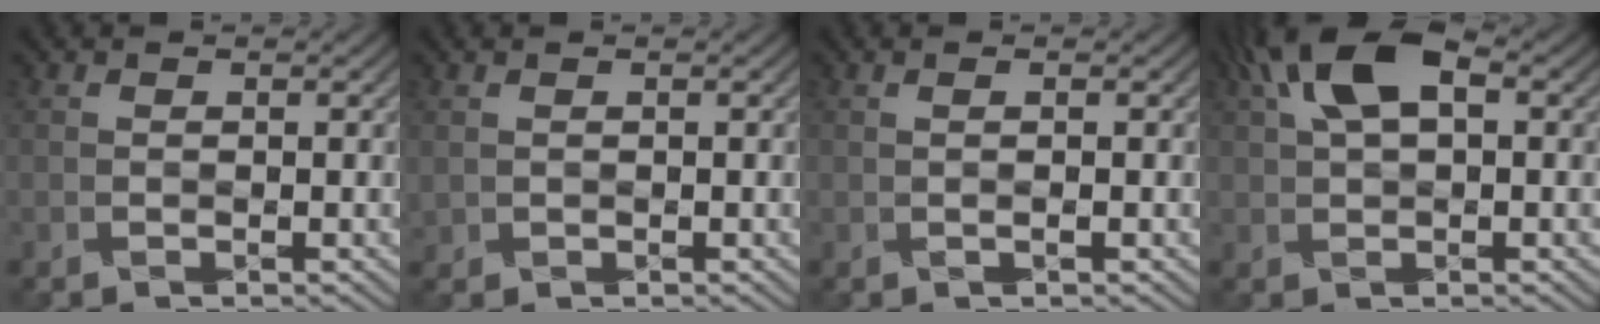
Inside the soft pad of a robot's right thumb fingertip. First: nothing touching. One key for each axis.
{"total": 0.5, "fx": 0.5, "fy": 0.1, "fz": -0.1, "tx": 0.000, "ty": -0.001, "tz": 0.013}
{"total": 0.8, "fx": 0.1, "fy": 0.1, "fz": 0.8, "tx": -0.018, "ty": 0.002, "tz": -0.002}
{"total": 8.2, "fx": 3.0, "fy": 3.8, "fz": 6.5, "tx": -0.124, "ty": 0.021, "tz": 0.050}